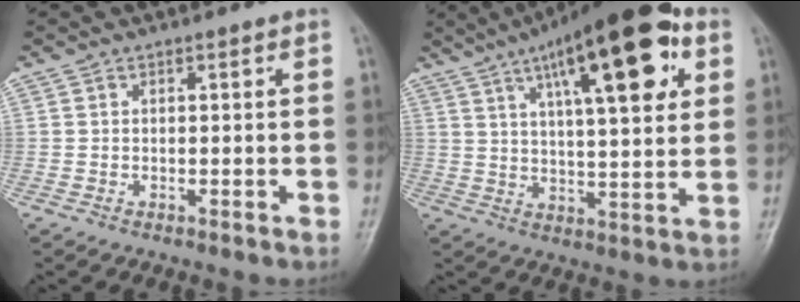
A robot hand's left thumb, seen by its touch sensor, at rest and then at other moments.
{"total": 21.6, "force": [9.5, 6.8, 18.2], "torque": [-0.248, -0.010, 0.142]}